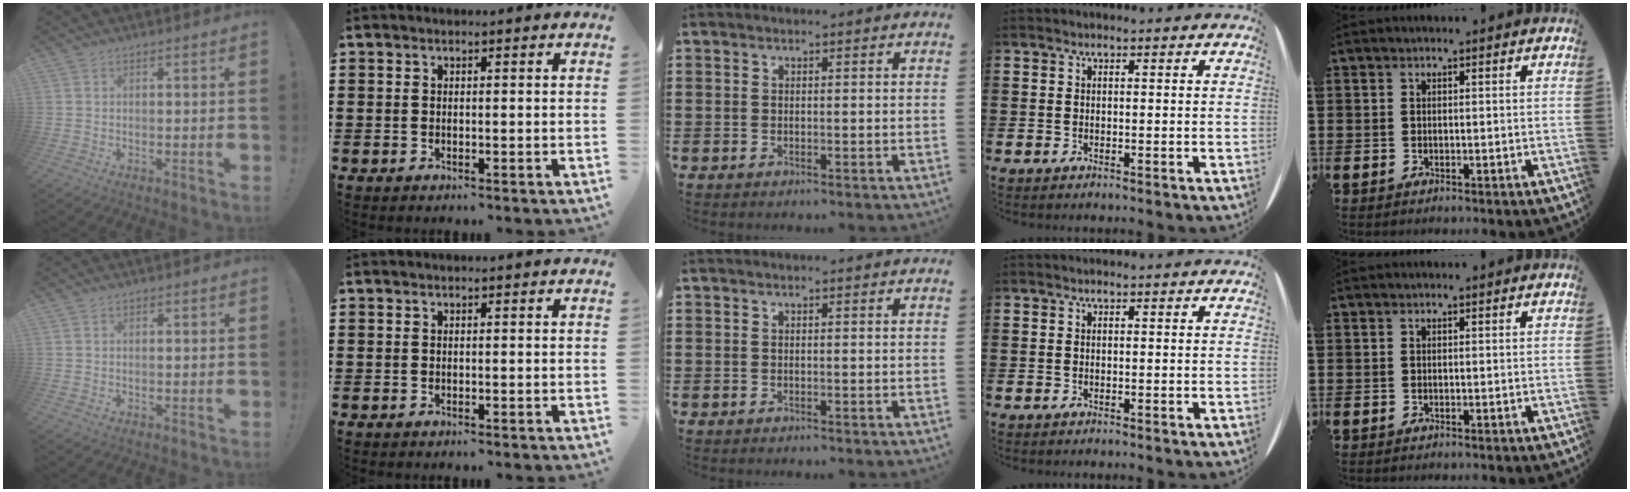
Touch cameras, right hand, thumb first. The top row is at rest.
{}